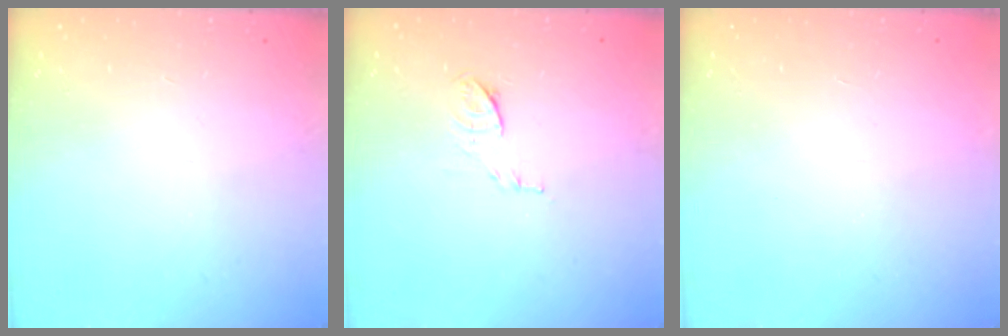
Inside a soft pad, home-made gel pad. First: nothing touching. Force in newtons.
{"total": 6.5, "press": 6.4, "slide": 1.1}
{"total": 1.7, "press": 1.6, "slide": 0.1}